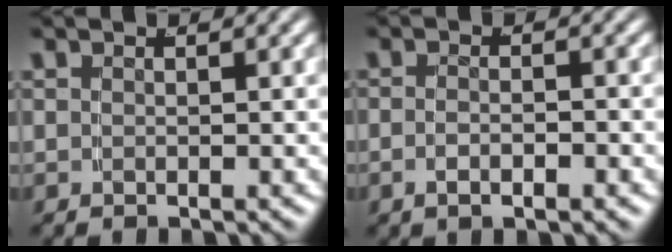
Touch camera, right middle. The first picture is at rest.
{"total": 1.8, "force": [-1.2, 0.2, 1.3], "torque": [-0.027, -0.004, -0.020]}